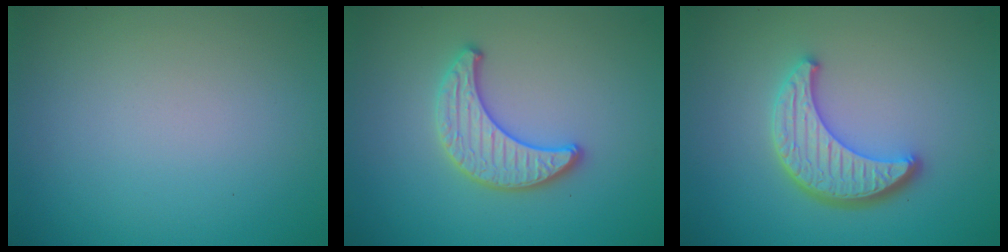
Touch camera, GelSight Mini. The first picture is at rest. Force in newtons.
{"total": 3.1, "press": 3.1, "slide": 0.2}
{"total": 4.5, "press": 3.8, "slide": 2.5}